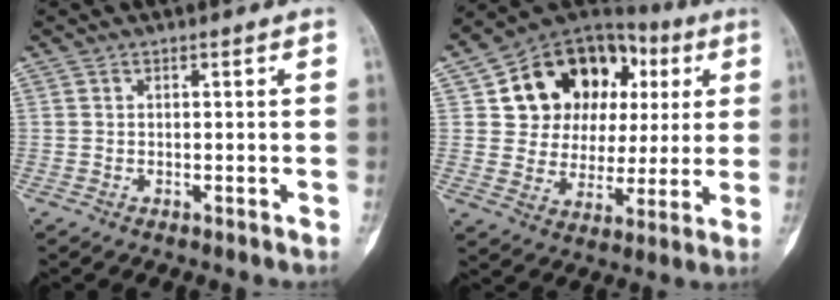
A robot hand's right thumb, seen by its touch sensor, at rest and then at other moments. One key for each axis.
{"total": 19.9, "fx": 5.8, "fy": 15.4, "fz": 11.2, "tx": -0.111, "ty": 0.028, "tz": 0.104}